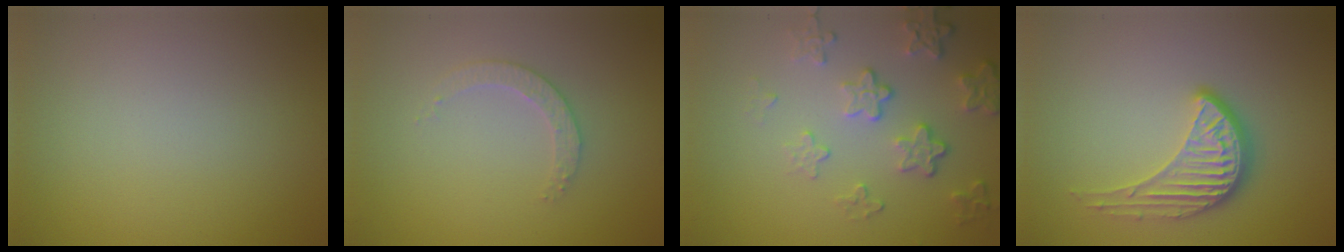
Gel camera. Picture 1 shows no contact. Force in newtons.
{"total": 1.9, "press": 1.8, "slide": 0.6}
{"total": 4.2, "press": 3.2, "slide": 2.7}
{"total": 4.0, "press": 3.0, "slide": 2.6}